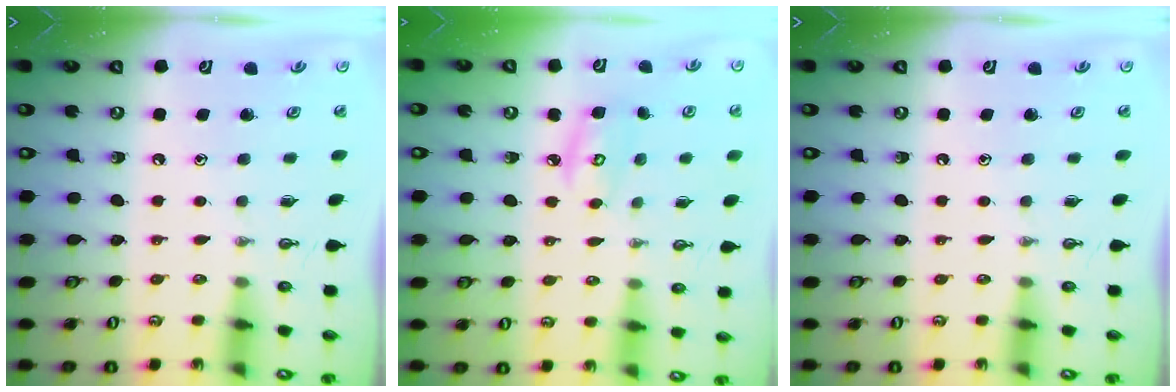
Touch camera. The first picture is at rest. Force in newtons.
{"total": 4.6, "press": 4.5, "slide": 0.3}
{"total": 0.0}